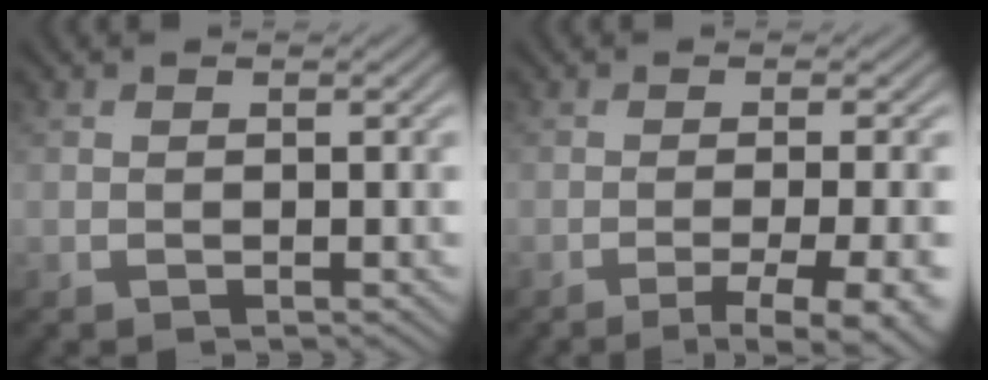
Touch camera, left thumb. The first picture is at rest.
{"total": 7.8, "force": [-3.9, 1.5, 6.6], "torque": [-0.084, 0.003, -0.050]}